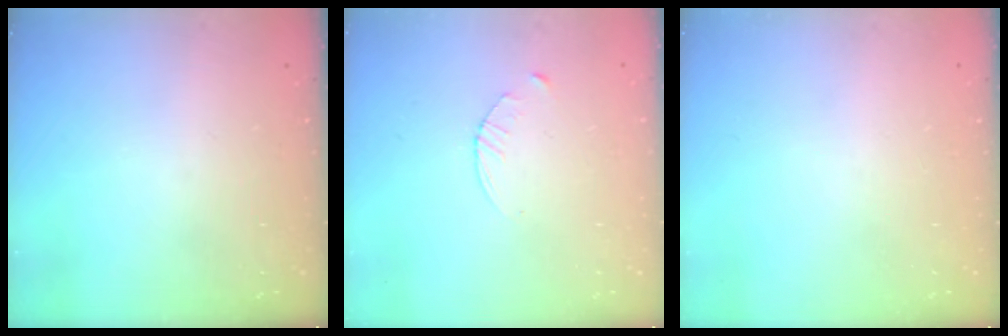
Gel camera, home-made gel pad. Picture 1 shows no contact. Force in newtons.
{"total": 2.9, "press": 2.9, "slide": 0.4}
{"total": 0.0}